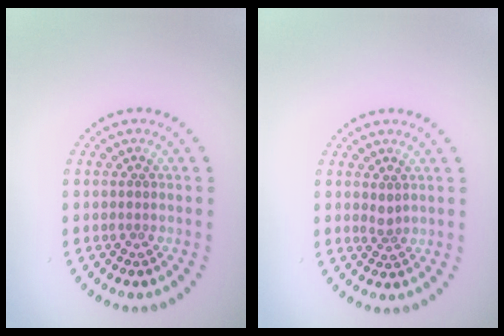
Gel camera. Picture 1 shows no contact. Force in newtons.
{"total": 0.9, "press": 0.6, "slide": 0.8}